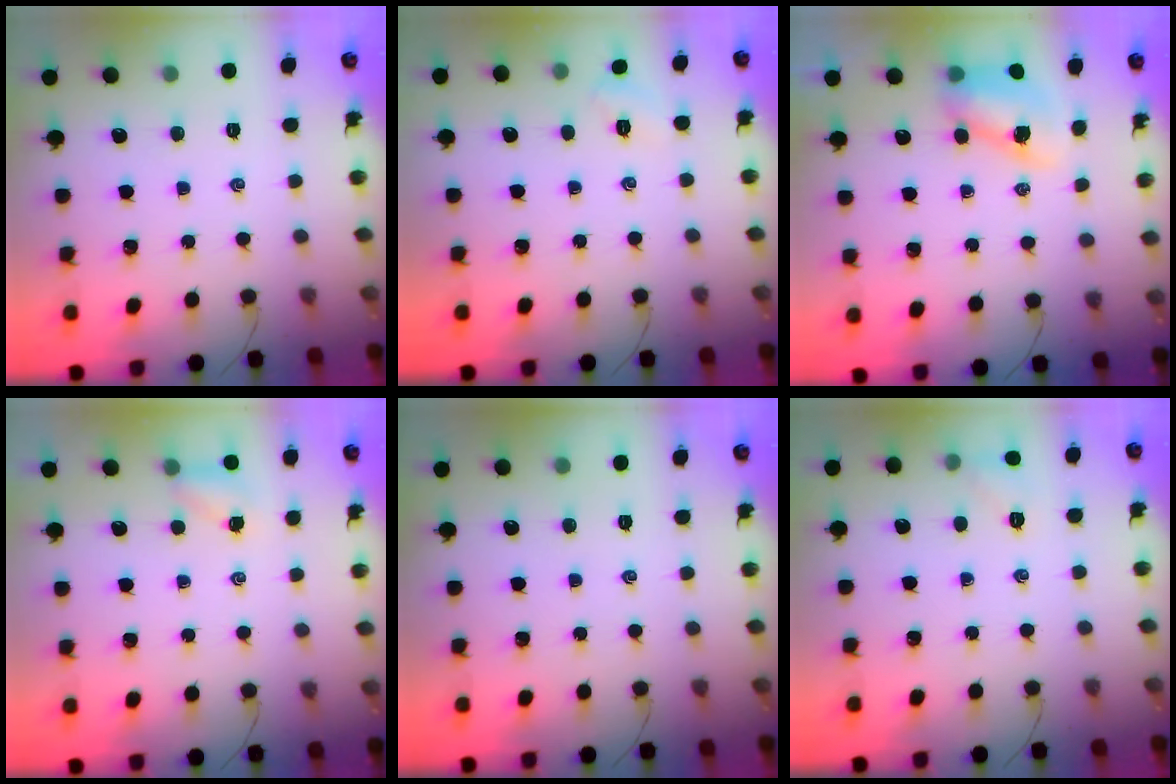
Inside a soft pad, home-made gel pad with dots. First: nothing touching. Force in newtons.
{"total": 4.7, "press": 4.6, "slide": 1.1}
{"total": 8.6, "press": 8.4, "slide": 1.5}
{"total": 3.5, "press": 3.3, "slide": 1.2}
{"total": 0.0}
{"total": 6.2, "press": 6.0, "slide": 1.6}